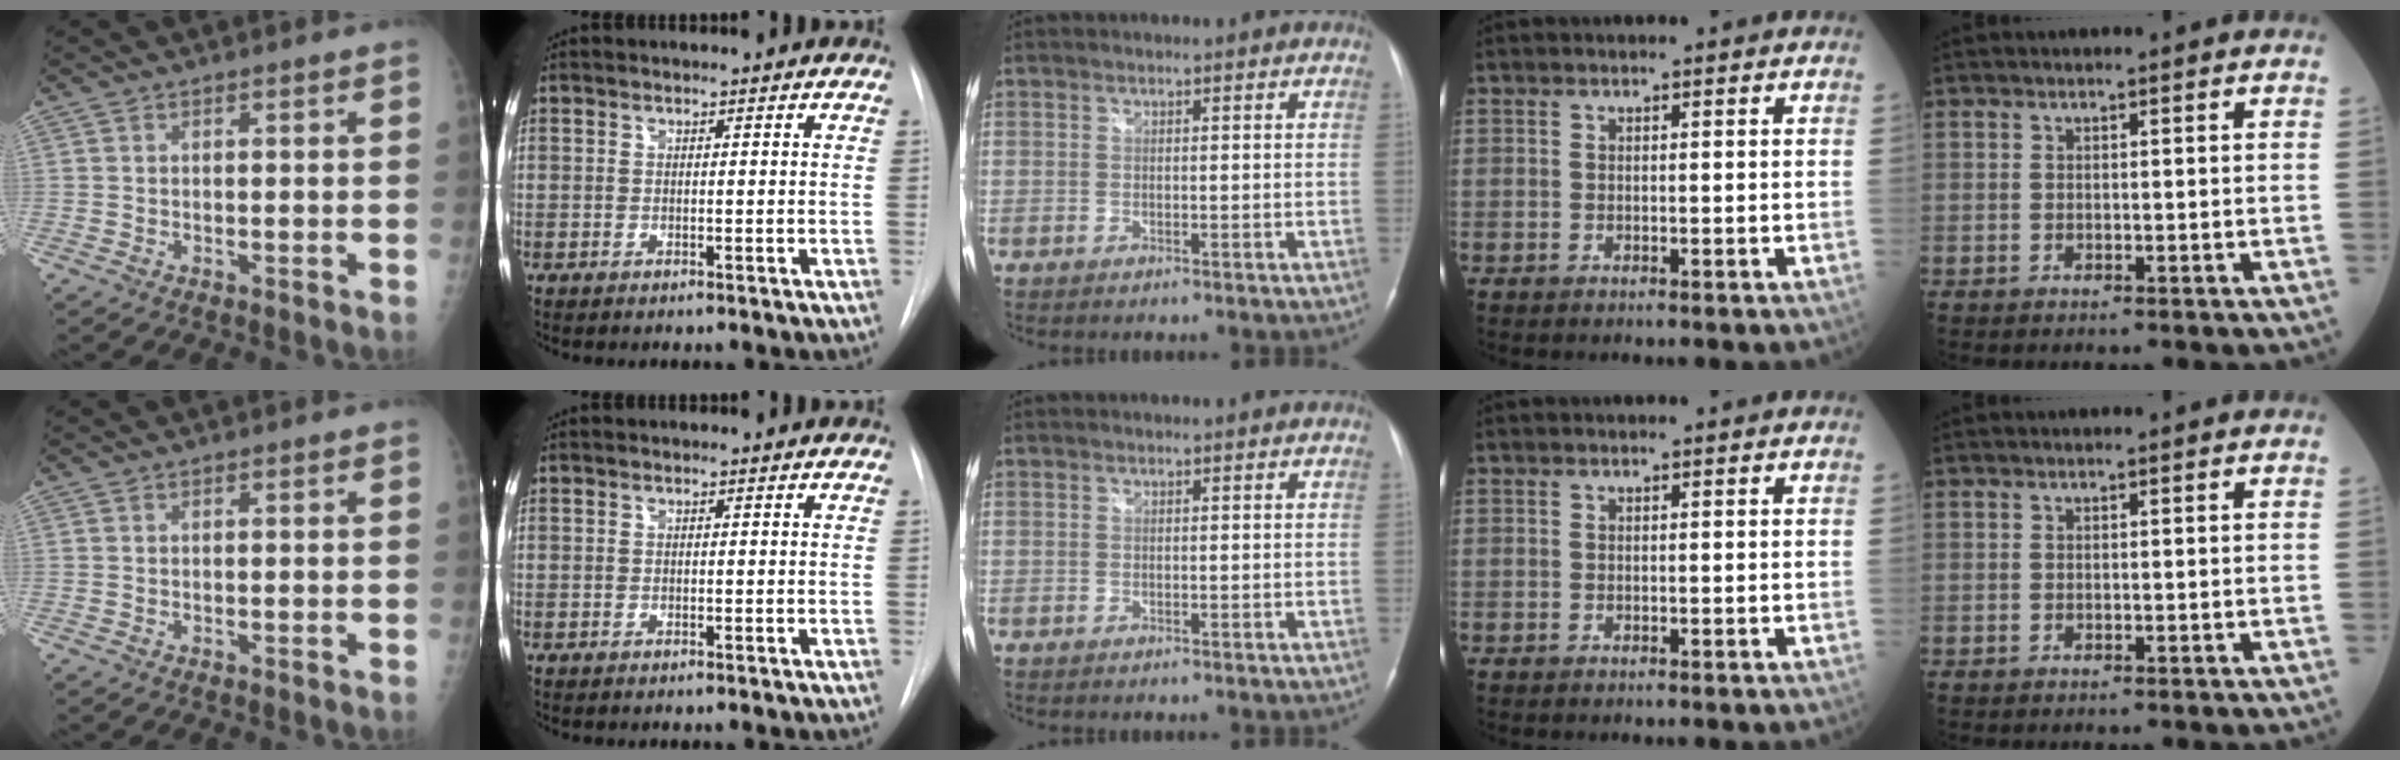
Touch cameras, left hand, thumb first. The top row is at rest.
{}